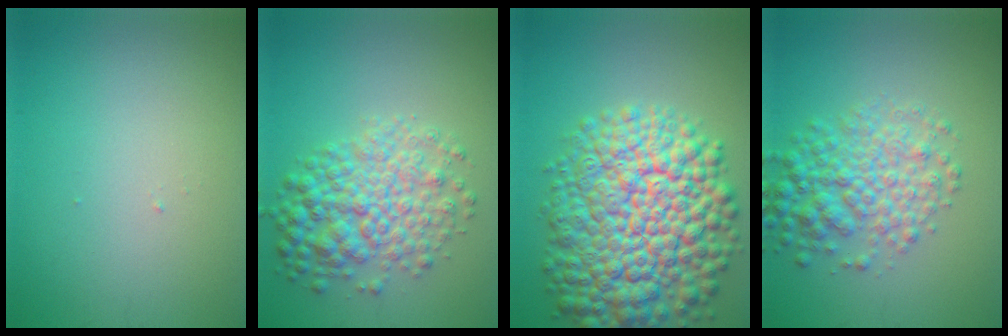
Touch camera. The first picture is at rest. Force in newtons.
{"total": 5.8, "press": 5.8, "slide": 0.1}
{"total": 13.4, "press": 13.4, "slide": 0.4}
{"total": 5.0, "press": 5.0, "slide": 0.1}